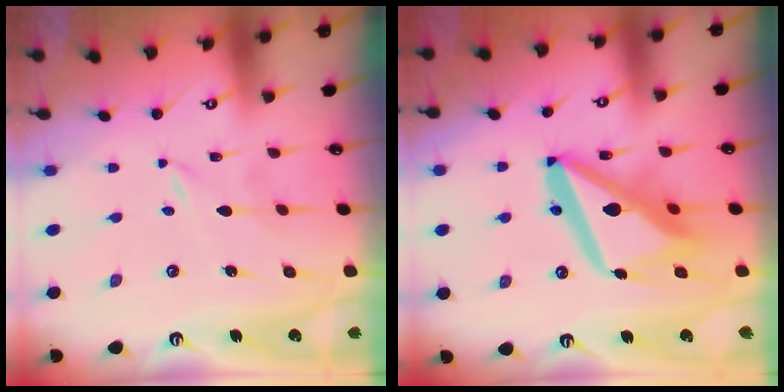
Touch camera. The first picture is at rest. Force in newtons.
{"total": 17.4, "press": 17.2, "slide": 2.1}